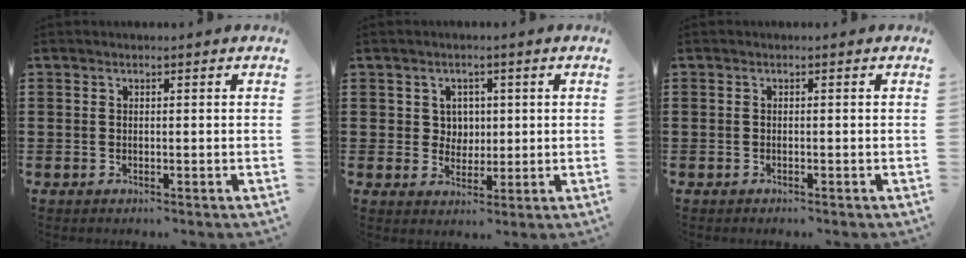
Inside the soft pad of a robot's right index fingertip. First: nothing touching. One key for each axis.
{"total": 3.4, "fx": 0.9, "fy": 3.1, "fz": 0.9, "tx": -0.032, "ty": 0.013, "tz": 0.015}
{"total": 0.0}